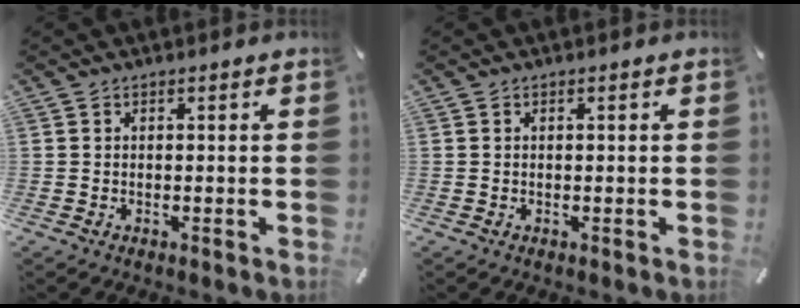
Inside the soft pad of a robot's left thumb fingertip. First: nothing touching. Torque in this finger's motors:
{"motor_torque": [0.04, 0.11, -0.05, 0.00, -0.03]}